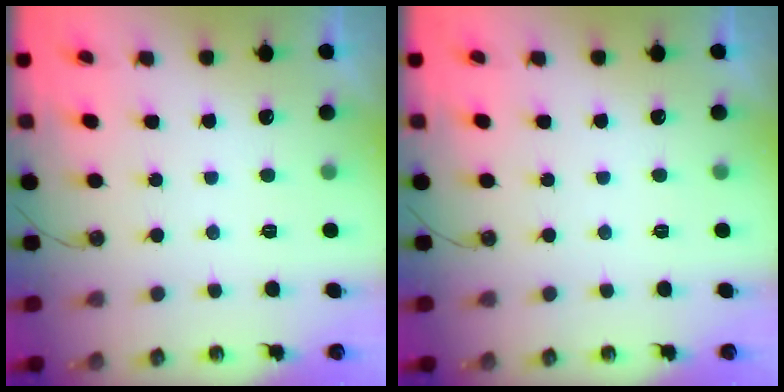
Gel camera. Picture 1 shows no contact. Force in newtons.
{"total": 0.0}